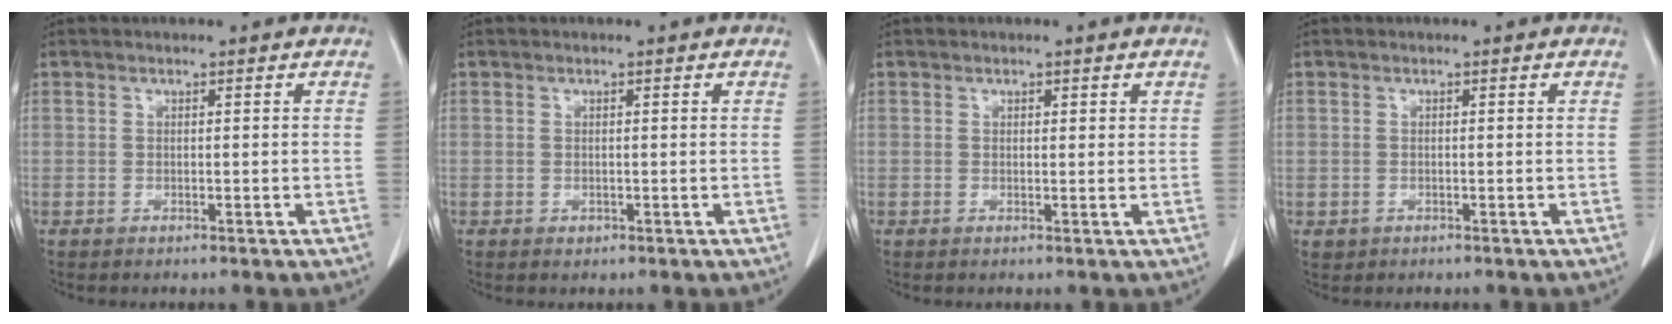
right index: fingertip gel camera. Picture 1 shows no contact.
{"total": 0.6, "force": [0.1, 0.6, 0.2], "torque": [0.002, 0.001, 0.001]}
{"total": 1.3, "force": [0.9, 0.7, 0.7], "torque": [-0.005, -0.001, 0.010]}
{"total": 1.0, "force": [-0.1, 1.0, 0.1], "torque": [0.003, 0.005, -0.002]}